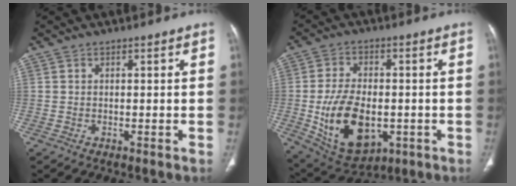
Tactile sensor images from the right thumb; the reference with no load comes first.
{"total": 15.6, "force": [-2.9, 9.5, 12.1], "torque": [-0.198, 0.000, -0.029]}